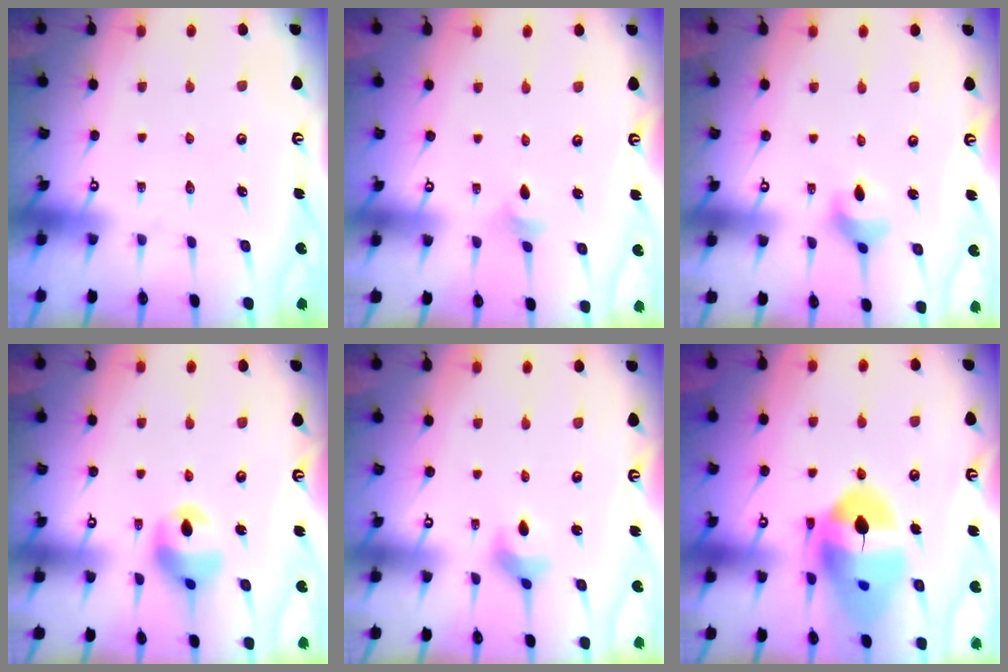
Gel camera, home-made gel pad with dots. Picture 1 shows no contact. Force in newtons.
{"total": 3.0, "press": 2.9, "slide": 0.7}
{"total": 6.1, "press": 5.8, "slide": 1.7}
{"total": 12.5, "press": 11.9, "slide": 3.8}
{"total": 3.8, "press": 3.8, "slide": 0.6}
{"total": 17.9, "press": 17.8, "slide": 1.9}